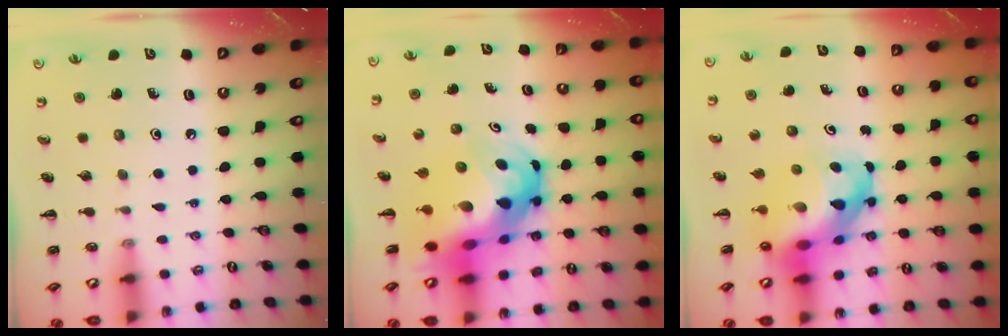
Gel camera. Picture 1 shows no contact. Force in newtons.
{"total": 13.4, "press": 12.9, "slide": 3.5}
{"total": 13.8, "press": 13.3, "slide": 3.6}